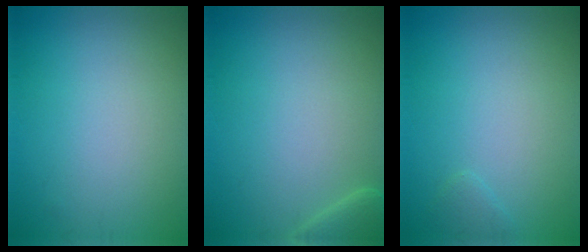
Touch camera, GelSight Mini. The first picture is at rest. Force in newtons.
{"total": 1.9, "press": 1.9, "slide": 0.3}
{"total": 0.6, "press": 0.6, "slide": 0.1}